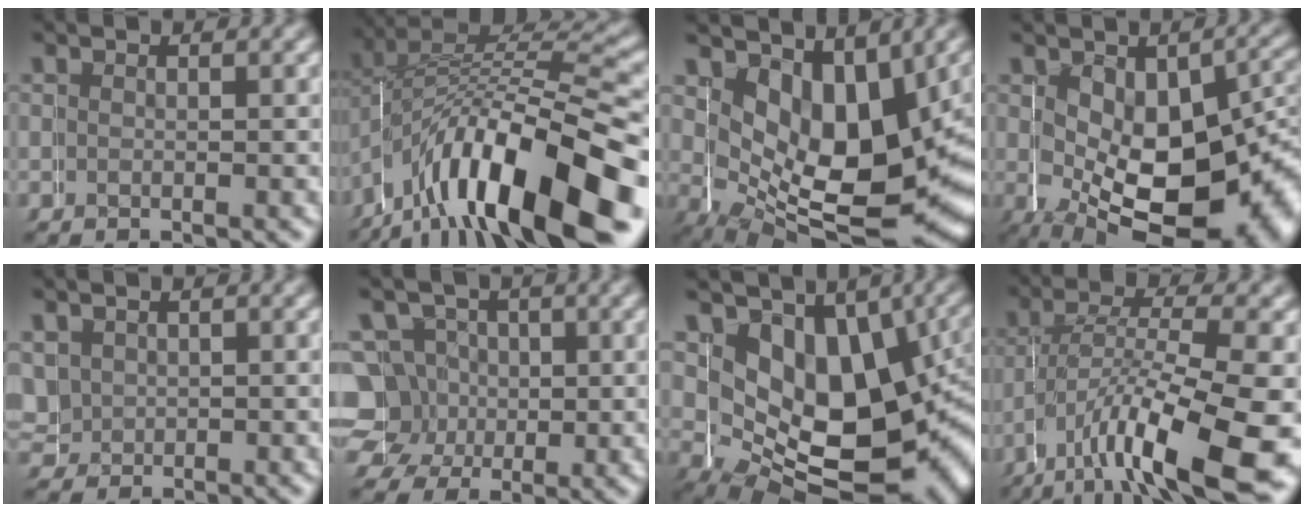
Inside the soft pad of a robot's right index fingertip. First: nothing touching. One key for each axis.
{"total": 12.0, "fx": -3.7, "fy": 5.8, "fz": 9.8, "tx": -0.180, "ty": -0.020, "tz": -0.044}
{"total": 13.1, "fx": -0.9, "fy": 8.6, "fz": 9.9, "tx": -0.182, "ty": -0.070, "tz": 0.022}
{"total": 14.2, "fx": -1.8, "fy": 8.4, "fz": 11.3, "tx": -0.184, "ty": -0.055, "tz": 0.007}
{"total": 2.6, "fx": 0.5, "fy": 2.6, "fz": 0.0, "tx": -0.016, "ty": -0.012, "tz": 0.015}
{"total": 8.8, "fx": -0.1, "fy": 8.4, "fz": 2.7, "tx": -0.079, "ty": -0.042, "tz": 0.003}
{"total": 14.3, "fx": -0.3, "fy": 9.7, "fz": 10.4, "tx": -0.185, "ty": -0.061, "tz": 0.023}
{"total": 9.8, "fx": -4.2, "fy": 3.3, "fz": 8.3, "tx": -0.141, "ty": -0.025, "tz": -0.054}